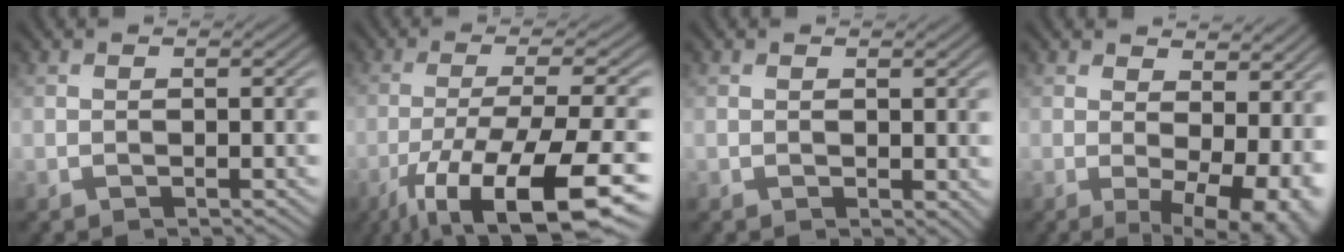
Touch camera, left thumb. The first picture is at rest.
{"total": 14.8, "force": [-8.2, 3.9, 11.7], "torque": [-0.208, -0.016, -0.129]}
{"total": 1.1, "force": [0.2, 0.7, 0.9], "torque": [-0.011, -0.003, 0.007]}
{"total": 10.4, "force": [0.8, 4.9, 9.2], "torque": [-0.112, -0.011, 0.032]}